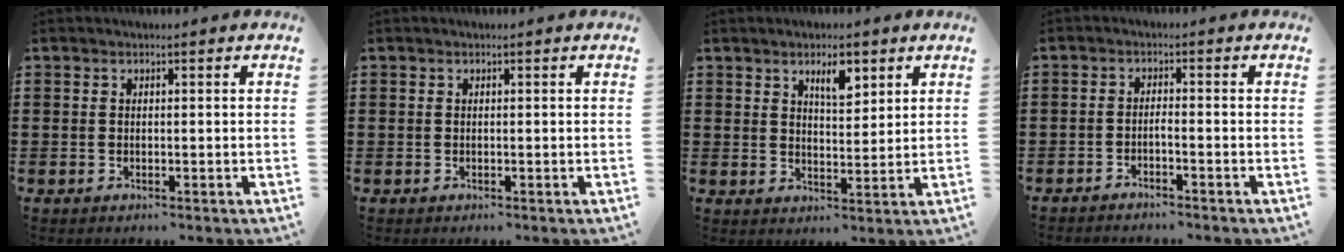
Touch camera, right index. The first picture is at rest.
{"total": 0.0}
{"total": 4.2, "force": [2.6, 1.6, 2.9], "torque": [-0.040, -0.003, 0.041]}
{"total": 1.5, "force": [-1.4, -0.2, 0.5], "torque": [-0.012, 0.002, -0.026]}